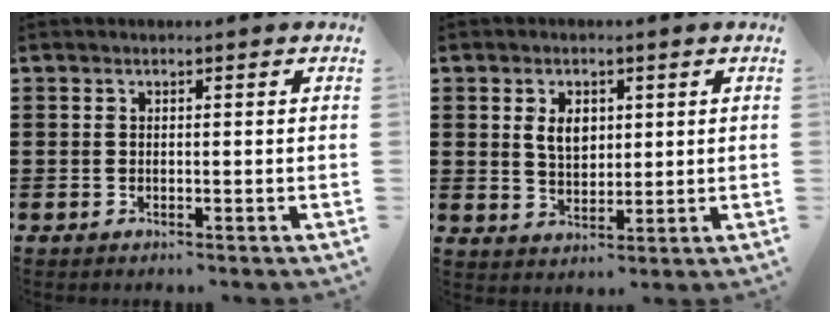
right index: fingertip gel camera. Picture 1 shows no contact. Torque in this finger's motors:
{"motor_torque": [0.66, 0.18, 0.40, 0.10]}